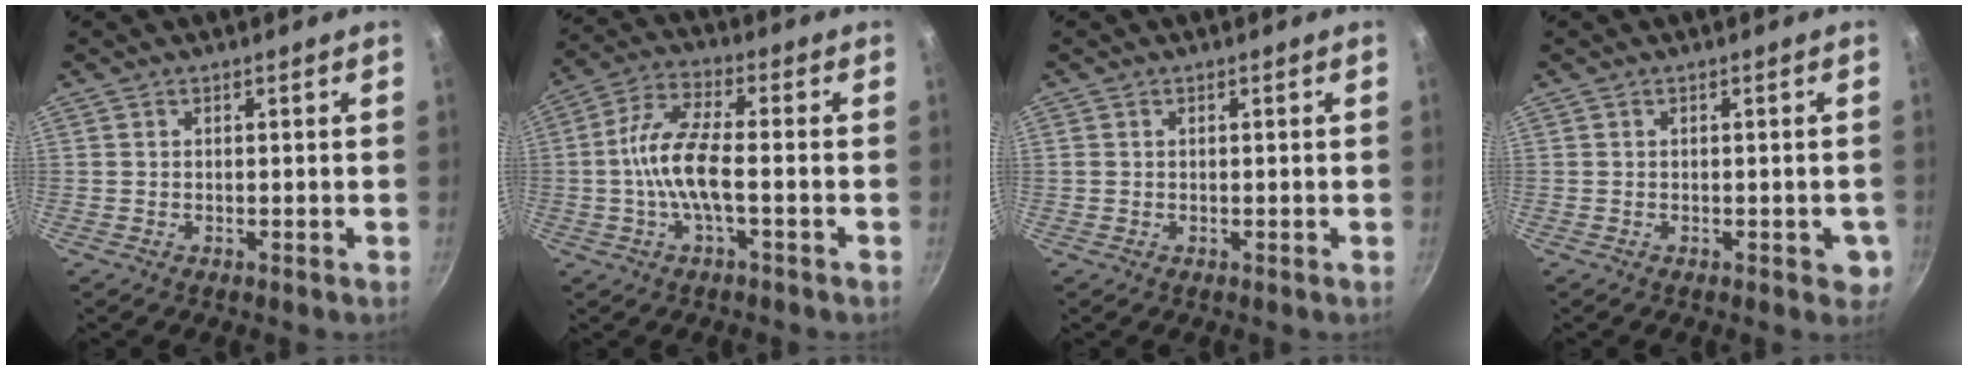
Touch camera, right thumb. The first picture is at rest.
{"total": 9.8, "force": [-1.8, 3.3, 9.0], "torque": [-0.186, 0.029, -0.049]}
{"total": 0.7, "force": [0.1, 0.6, 0.2], "torque": [-0.004, 0.003, 0.002]}
{"total": 3.0, "force": [-0.8, 1.7, 2.4], "torque": [-0.008, 0.005, -0.010]}